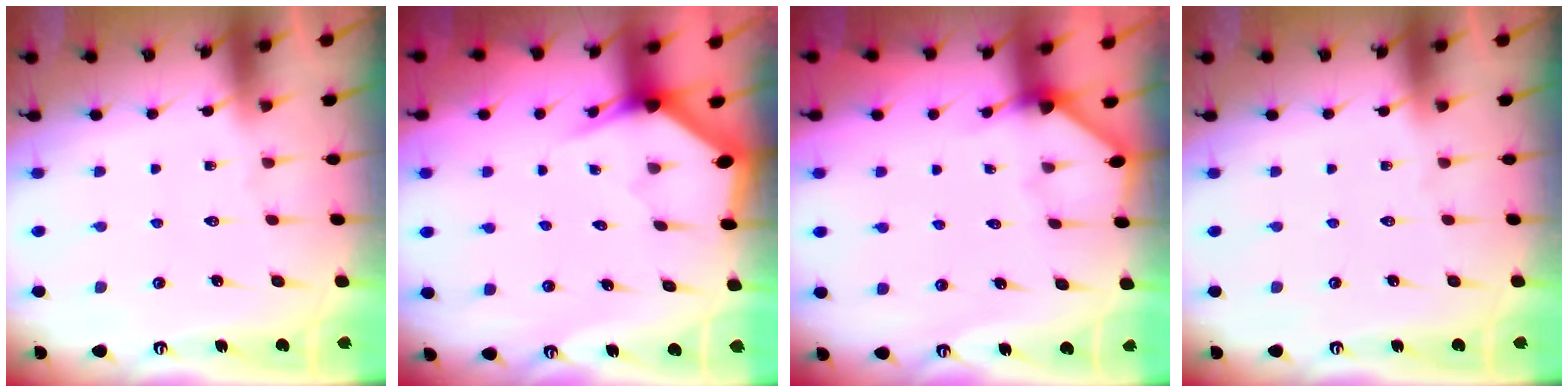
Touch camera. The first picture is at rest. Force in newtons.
{"total": 2.9, "press": 2.9, "slide": 0.1}
{"total": 2.6, "press": 2.6, "slide": 0.4}
{"total": 0.0}